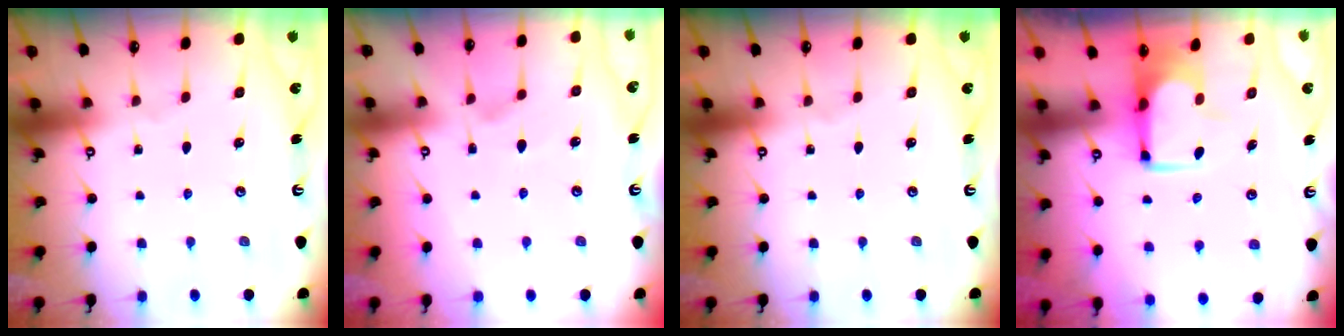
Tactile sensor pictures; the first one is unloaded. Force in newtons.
{"total": 2.4, "press": 2.1, "slide": 1.2}
{"total": 0.0}
{"total": 2.2, "press": 2.2, "slide": 0.5}